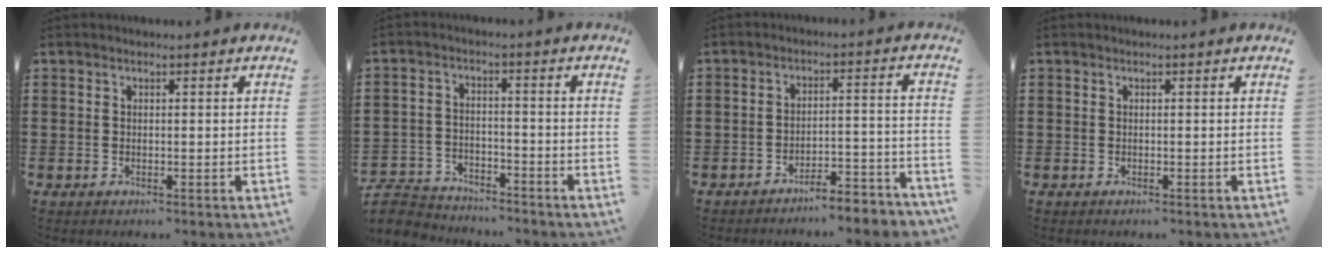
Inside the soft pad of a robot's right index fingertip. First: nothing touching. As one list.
[{"total": 5.1, "force": [-5.0, 1.0, 0.4], "torque": [-0.029, 0.003, -0.107]}, {"total": 4.4, "force": [-4.3, 0.0, 1.0], "torque": [-0.021, 0.001, -0.090]}, {"total": 0.0}]